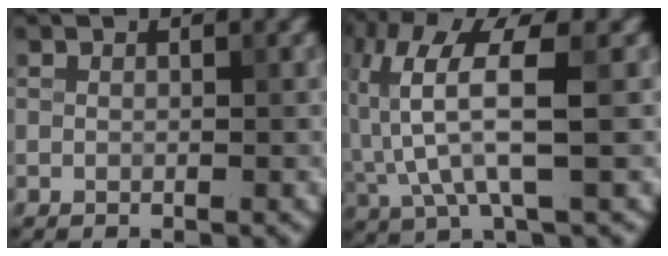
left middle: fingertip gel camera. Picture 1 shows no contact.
{"total": 6.8, "force": [0.2, 1.8, 6.5], "torque": [-0.152, 0.014, 0.004]}